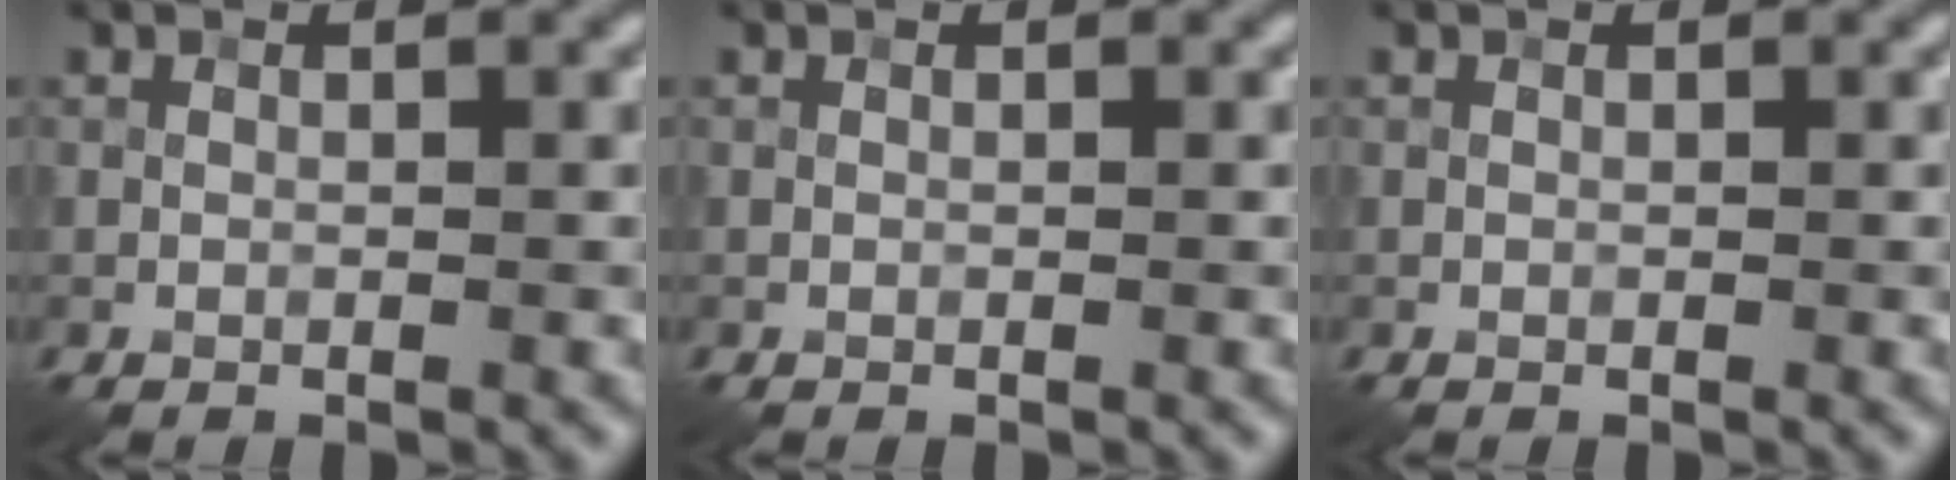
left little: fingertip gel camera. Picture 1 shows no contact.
{"total": 0.0}
{"total": 0.0}